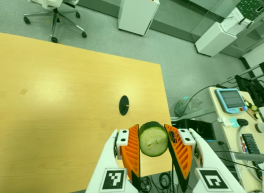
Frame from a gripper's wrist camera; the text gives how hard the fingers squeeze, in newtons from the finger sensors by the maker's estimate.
{"total": 9.6, "left": 9.3, "right": 9.9}